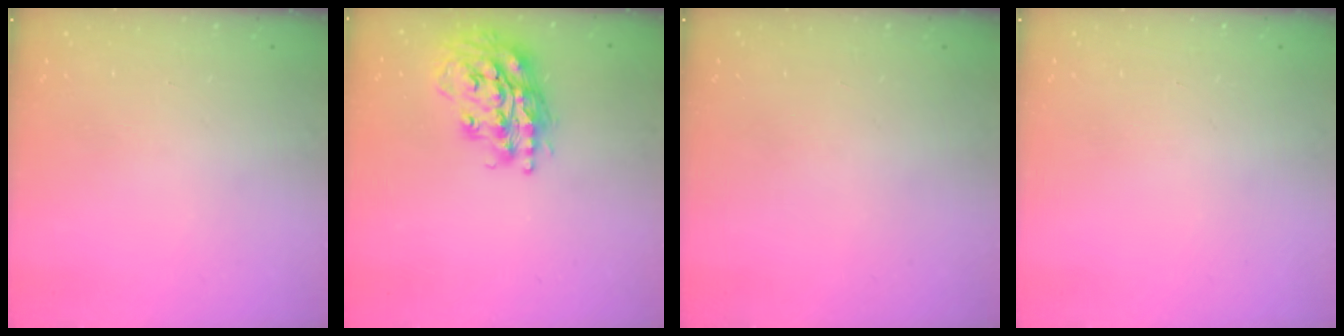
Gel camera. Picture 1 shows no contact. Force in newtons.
{"total": 18.8, "press": 18.8, "slide": 1.5}
{"total": 0.0}
{"total": 0.0}